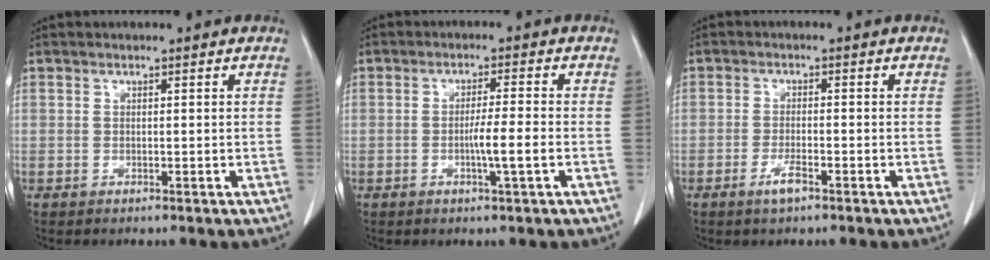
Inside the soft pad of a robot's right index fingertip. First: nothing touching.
{"total": 4.4, "force": [-1.2, -0.4, 4.2], "torque": [-0.071, -0.005, -0.021]}
{"total": 2.8, "force": [-1.7, 0.4, 2.2], "torque": [-0.046, -0.002, -0.031]}